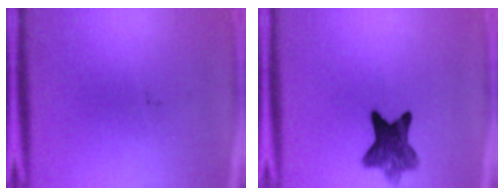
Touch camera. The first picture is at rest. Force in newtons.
{"total": 7.9}